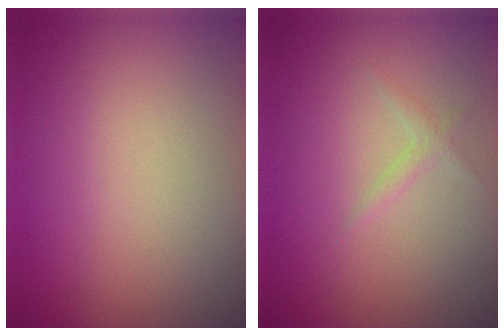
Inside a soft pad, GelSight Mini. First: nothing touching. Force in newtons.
{"total": 0.9, "press": 0.9, "slide": 0.1}